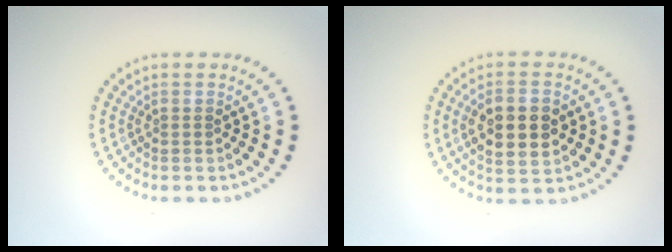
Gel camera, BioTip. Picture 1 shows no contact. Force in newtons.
{"total": 5.2, "press": 5.2, "slide": 0.5}